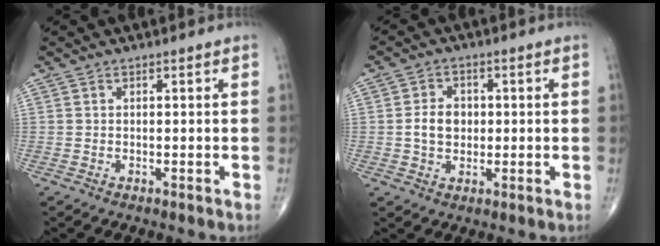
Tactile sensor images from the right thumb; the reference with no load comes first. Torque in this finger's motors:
{"motor_torque": [0.90, 0.87, 0.57, 0.10, 0.02]}